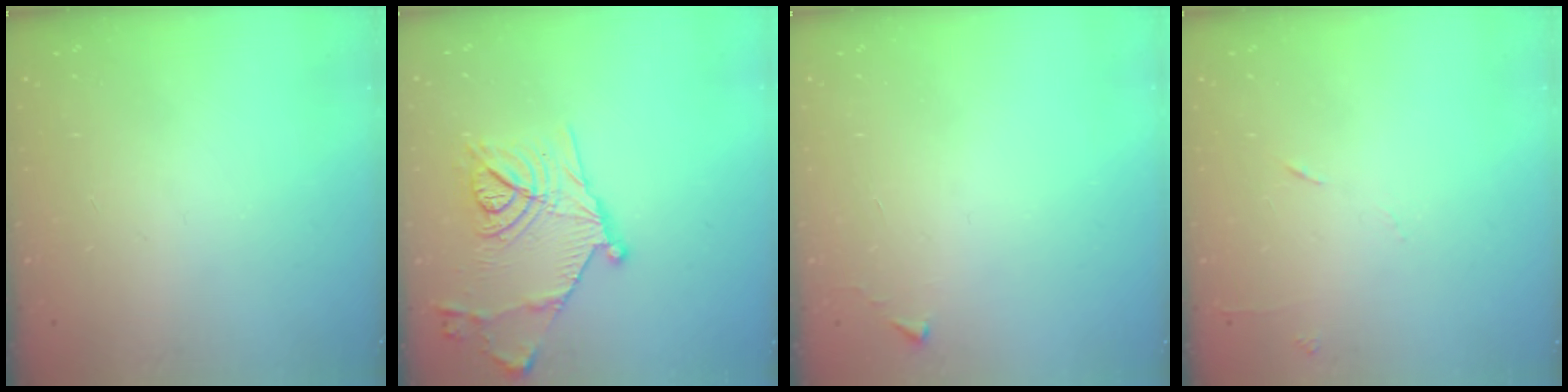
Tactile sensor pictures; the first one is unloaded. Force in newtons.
{"total": 17.2, "press": 17.1, "slide": 1.9}
{"total": 2.7, "press": 2.6, "slide": 0.4}
{"total": 6.6, "press": 6.6, "slide": 0.8}